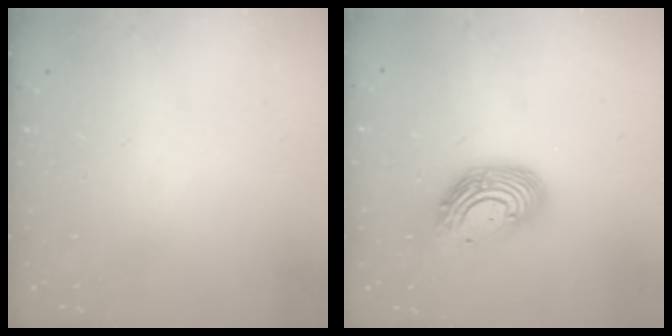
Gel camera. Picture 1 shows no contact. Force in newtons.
{"total": 13.2, "press": 13.1, "slide": 1.3}